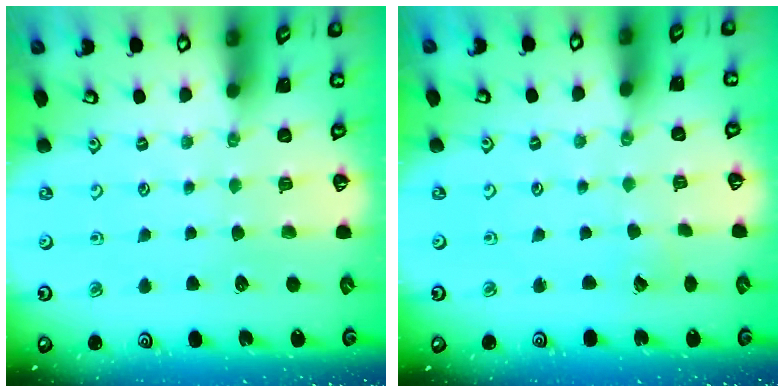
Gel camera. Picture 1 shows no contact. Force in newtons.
{"total": 1.4, "press": 1.4, "slide": 0.0}